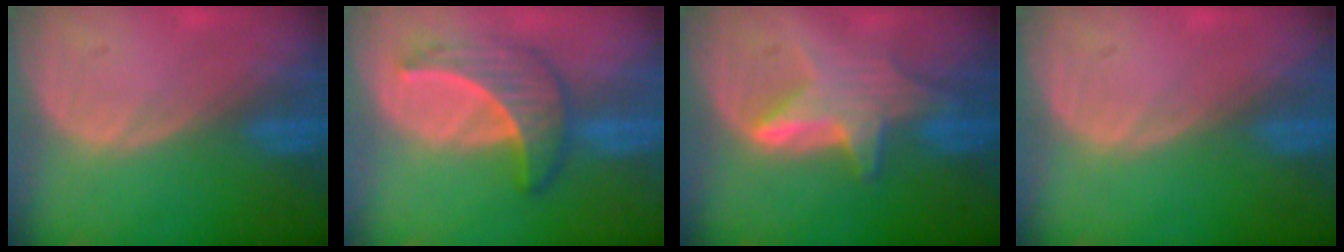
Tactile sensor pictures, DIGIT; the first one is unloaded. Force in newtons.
{"total": 6.9, "press": 6.3, "slide": 2.9}
{"total": 6.5, "press": 6.4, "slide": 1.4}
{"total": 0.0}